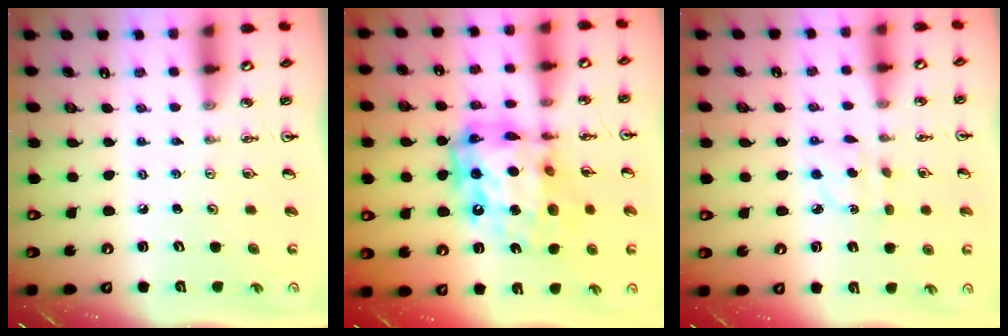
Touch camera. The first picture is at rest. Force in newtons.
{"total": 19.3, "press": 19.1, "slide": 2.7}
{"total": 2.2, "press": 2.2, "slide": 0.2}